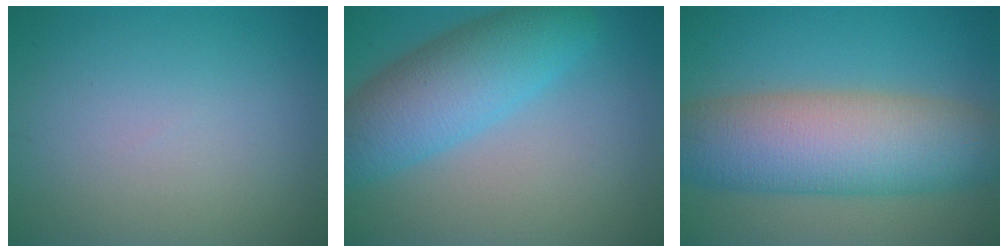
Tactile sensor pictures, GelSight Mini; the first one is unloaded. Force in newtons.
{"total": 7.6, "press": 7.6, "slide": 0.2}
{"total": 10.7, "press": 10.7, "slide": 0.6}